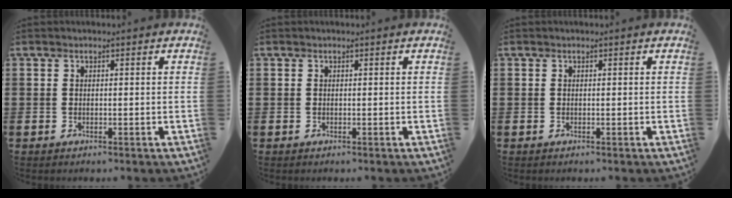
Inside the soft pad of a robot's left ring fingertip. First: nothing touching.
{"total": 0.0}
{"total": 0.0}